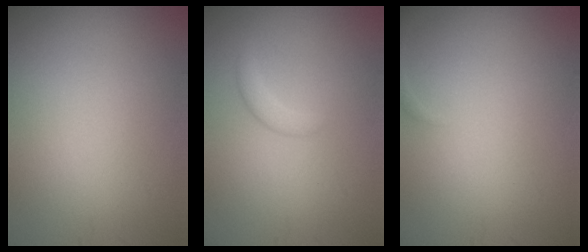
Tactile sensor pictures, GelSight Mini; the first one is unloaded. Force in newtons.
{"total": 1.1, "press": 1.1, "slide": 0.0}
{"total": 0.7, "press": 0.7, "slide": 0.1}